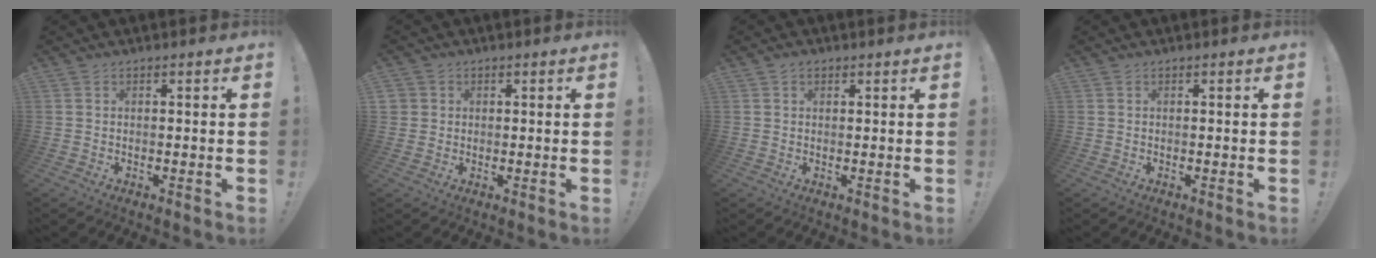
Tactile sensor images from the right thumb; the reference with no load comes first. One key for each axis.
{"total": 2.2, "fx": 0.5, "fy": 2.1, "fz": 0.1, "tx": 0.004, "ty": -0.001, "tz": 0.008}
{"total": 1.2, "fx": 0.8, "fy": 0.7, "fz": 0.6, "tx": -0.005, "ty": -0.002, "tz": 0.015}
{"total": 0.0}